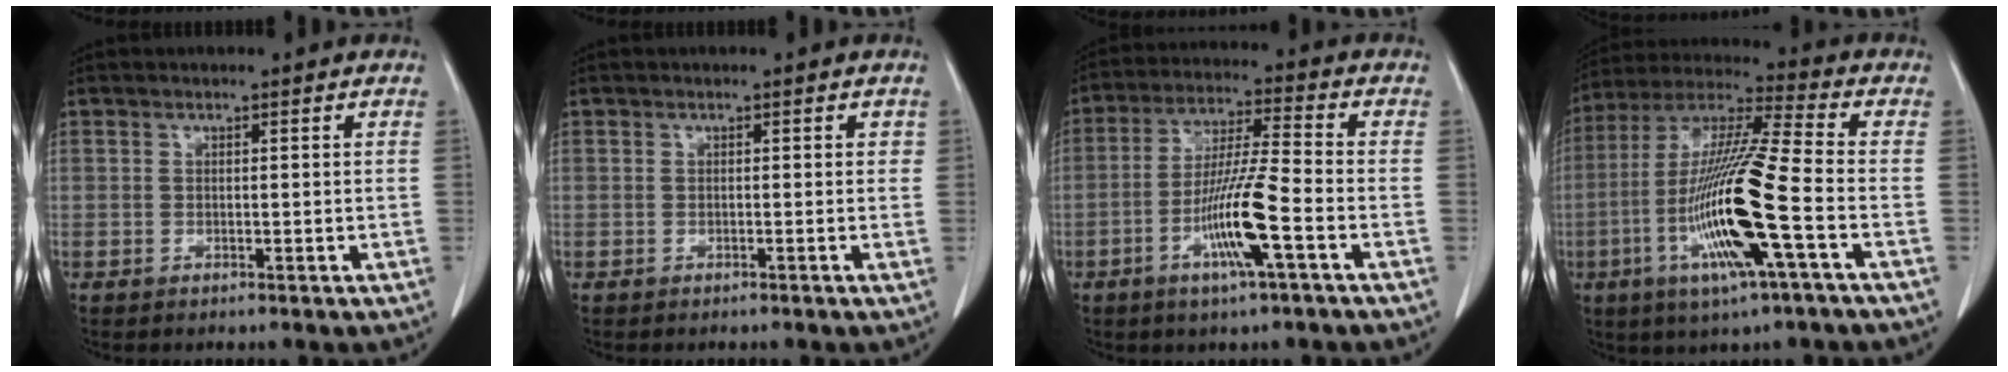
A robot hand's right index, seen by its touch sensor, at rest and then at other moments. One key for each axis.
{"total": 0.9, "fx": 0.4, "fy": 0.5, "fz": 0.6, "tx": -0.001, "ty": 0.000, "tz": 0.005}
{"total": 11.1, "fx": -4.1, "fy": 0.0, "fz": 10.3, "tx": -0.206, "ty": -0.010, "tz": -0.078}
{"total": 18.1, "fx": -5.3, "fy": 0.4, "fz": 17.3, "tx": -0.360, "ty": -0.017, "tz": -0.104}